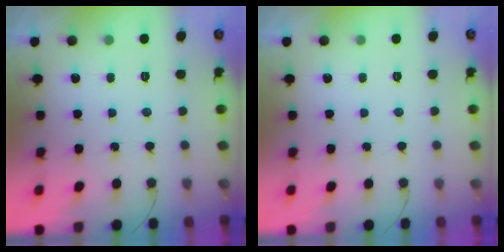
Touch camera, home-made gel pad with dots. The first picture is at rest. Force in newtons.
{"total": 0.0}